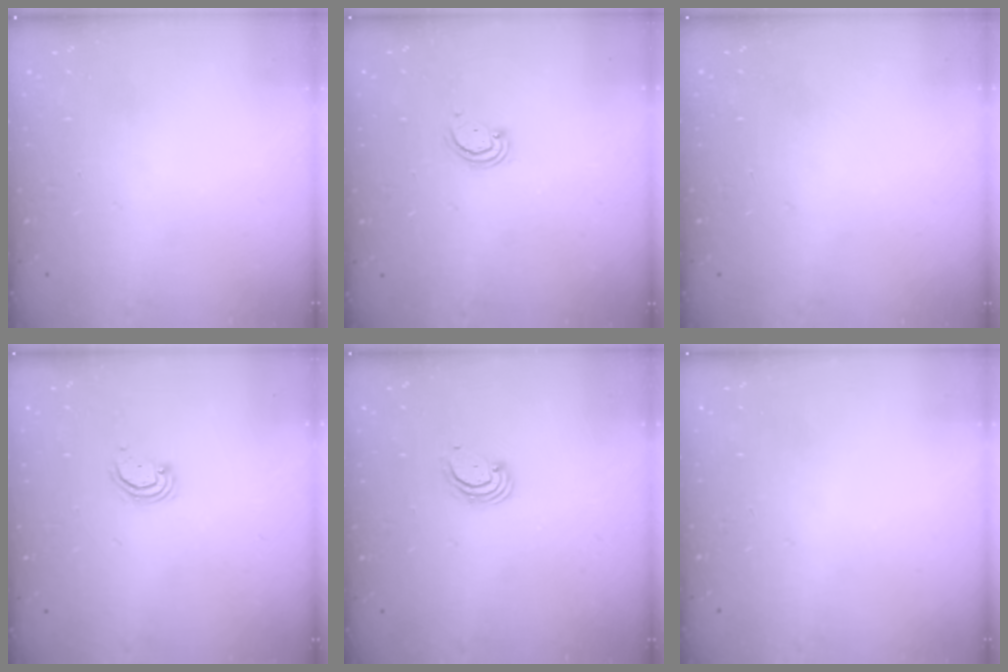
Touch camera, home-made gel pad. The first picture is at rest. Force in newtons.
{"total": 2.6, "press": 2.6, "slide": 0.3}
{"total": 0.0}
{"total": 2.8, "press": 2.8, "slide": 0.2}
{"total": 2.7, "press": 2.7, "slide": 0.3}
{"total": 0.0}